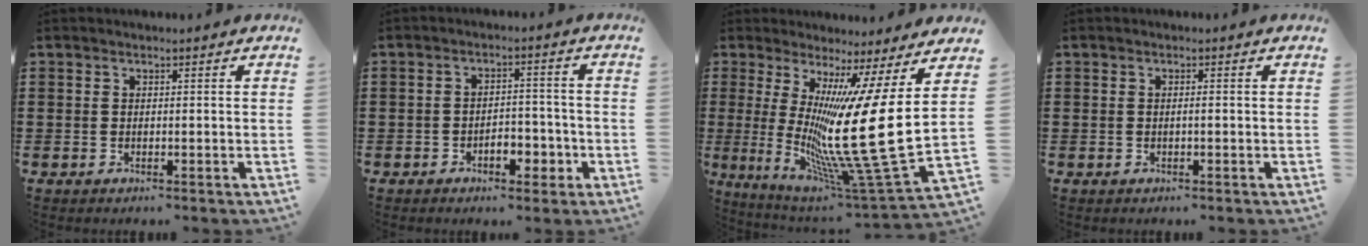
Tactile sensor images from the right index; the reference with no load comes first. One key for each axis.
{"total": 5.3, "fx": -2.5, "fy": 2.7, "fz": 3.8, "tx": -0.054, "ty": 0.006, "tz": -0.046}
{"total": 21.4, "fx": 1.8, "fy": 3.8, "fz": 21.0, "tx": -0.382, "ty": -0.069, "tz": 0.026}
{"total": 0.8, "fx": -0.2, "fy": 0.0, "fz": 0.8, "tx": -0.016, "ty": -0.004, "tz": -0.003}